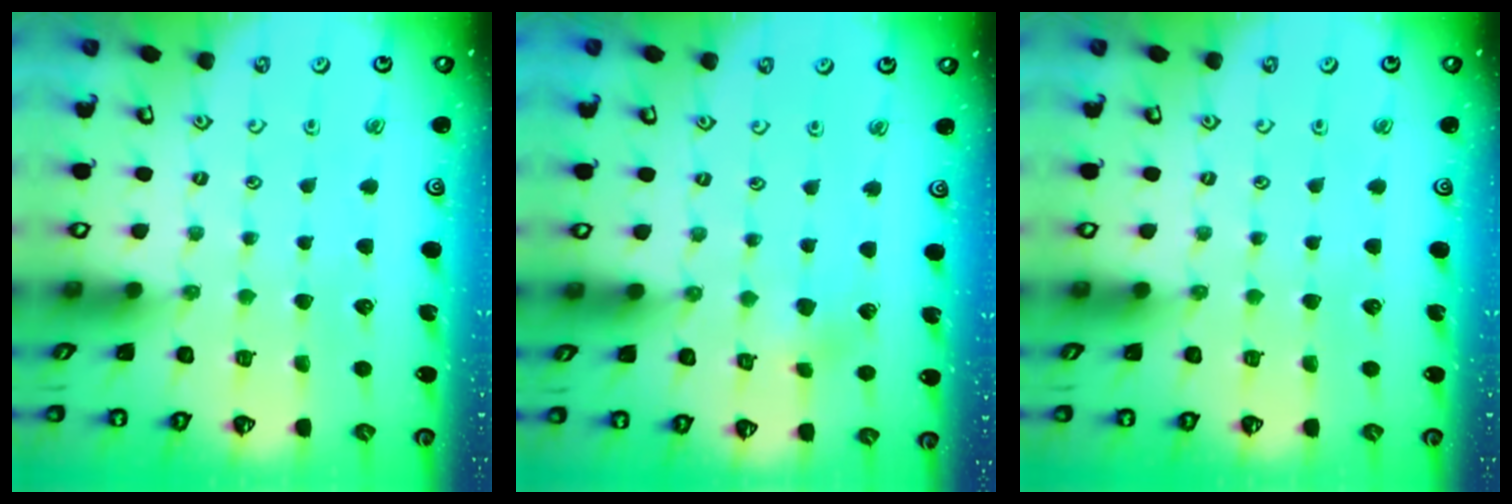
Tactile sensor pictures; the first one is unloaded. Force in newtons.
{"total": 2.5, "press": 2.5, "slide": 0.4}
{"total": 0.0}